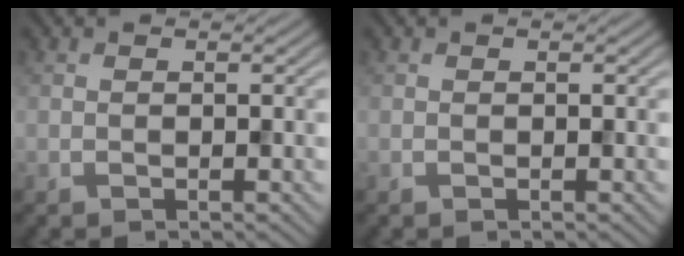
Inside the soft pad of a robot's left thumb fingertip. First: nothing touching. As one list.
[{"total": 0.0}]